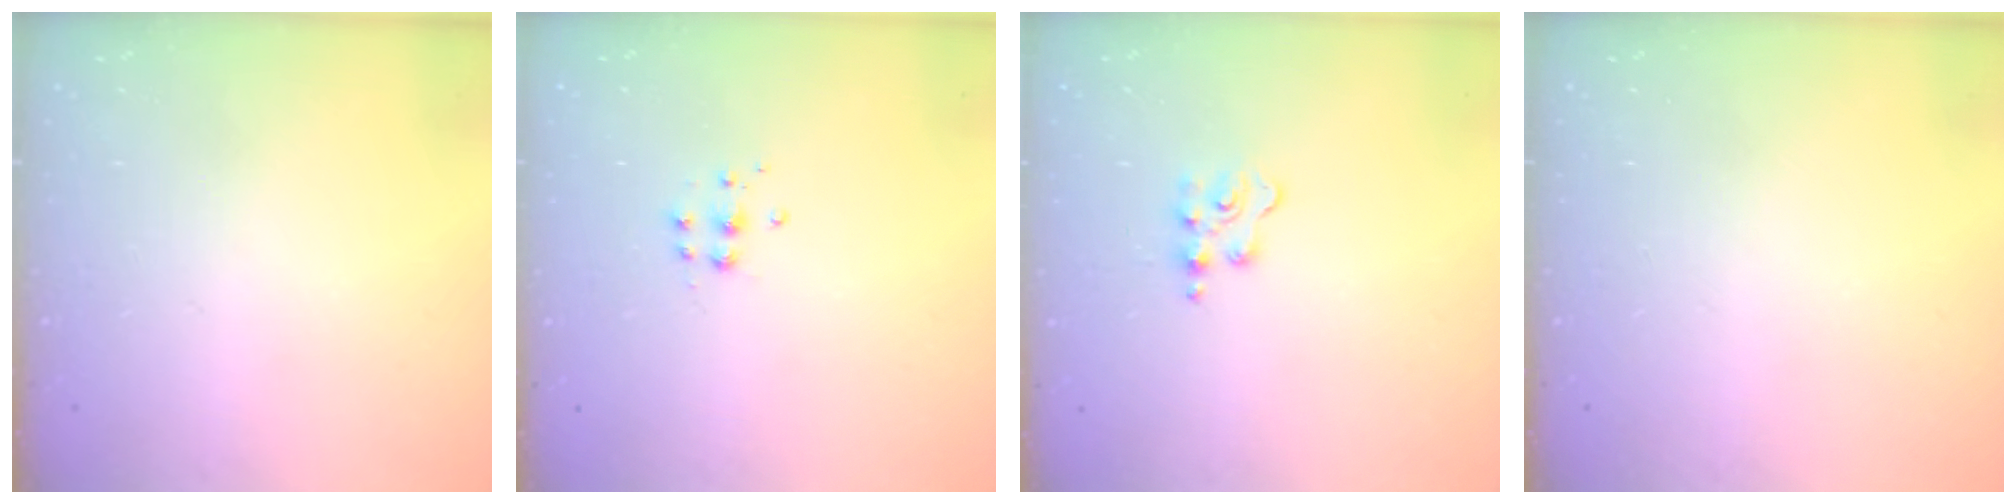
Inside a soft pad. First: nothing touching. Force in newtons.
{"total": 4.6, "press": 4.5, "slide": 0.4}
{"total": 3.2, "press": 3.2, "slide": 0.4}
{"total": 0.0}